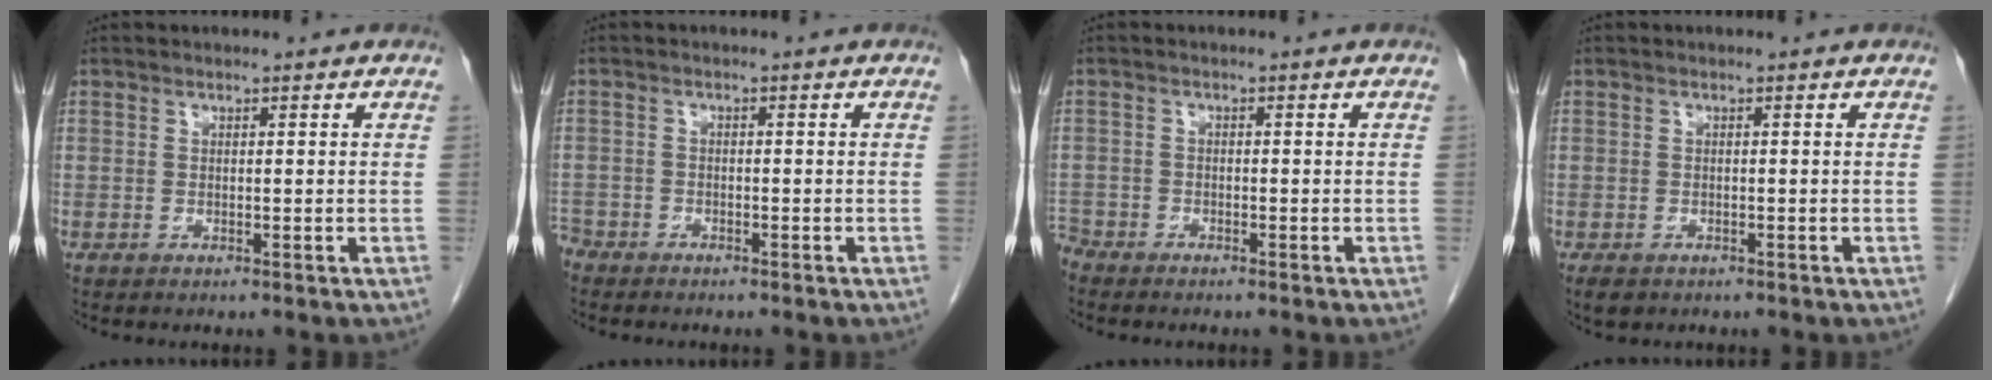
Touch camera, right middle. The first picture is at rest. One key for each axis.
{"total": 3.7, "fx": -3.3, "fy": 1.5, "fz": 0.6, "tx": -0.009, "ty": -0.002, "tz": -0.058}
{"total": 2.8, "fx": -2.7, "fy": 0.7, "fz": 0.2, "tx": -0.002, "ty": -0.006, "tz": -0.050}
{"total": 2.8, "fx": -2.0, "fy": 1.6, "fz": 1.2, "tx": -0.022, "ty": -0.004, "tz": -0.024}